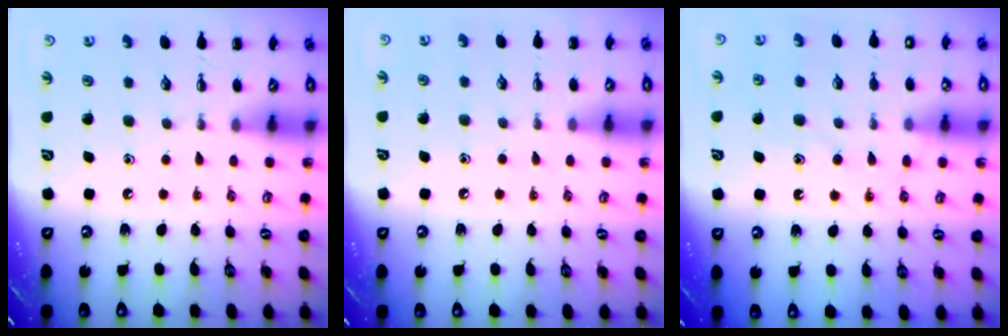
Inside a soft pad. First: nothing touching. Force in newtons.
{"total": 4.4, "press": 4.3, "slide": 0.9}
{"total": 13.0, "press": 13.0, "slide": 0.9}